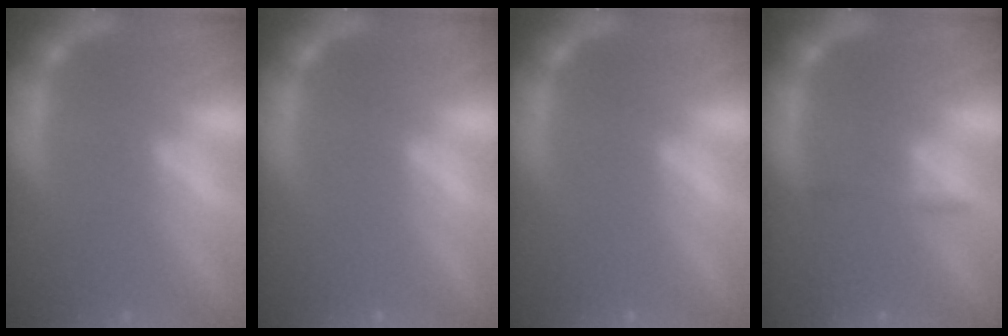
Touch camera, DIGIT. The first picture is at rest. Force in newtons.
{"total": 0.0}
{"total": 0.0}
{"total": 1.4}